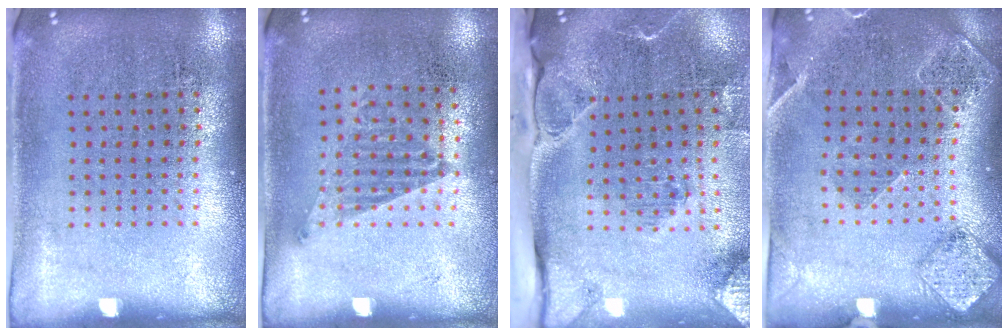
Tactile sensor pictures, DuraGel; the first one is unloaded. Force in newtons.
{"total": 1.0, "press": 0.8, "slide": 0.7}
{"total": 3.0, "press": 2.2, "slide": 2.0}
{"total": 1.6, "press": 1.6, "slide": 0.3}